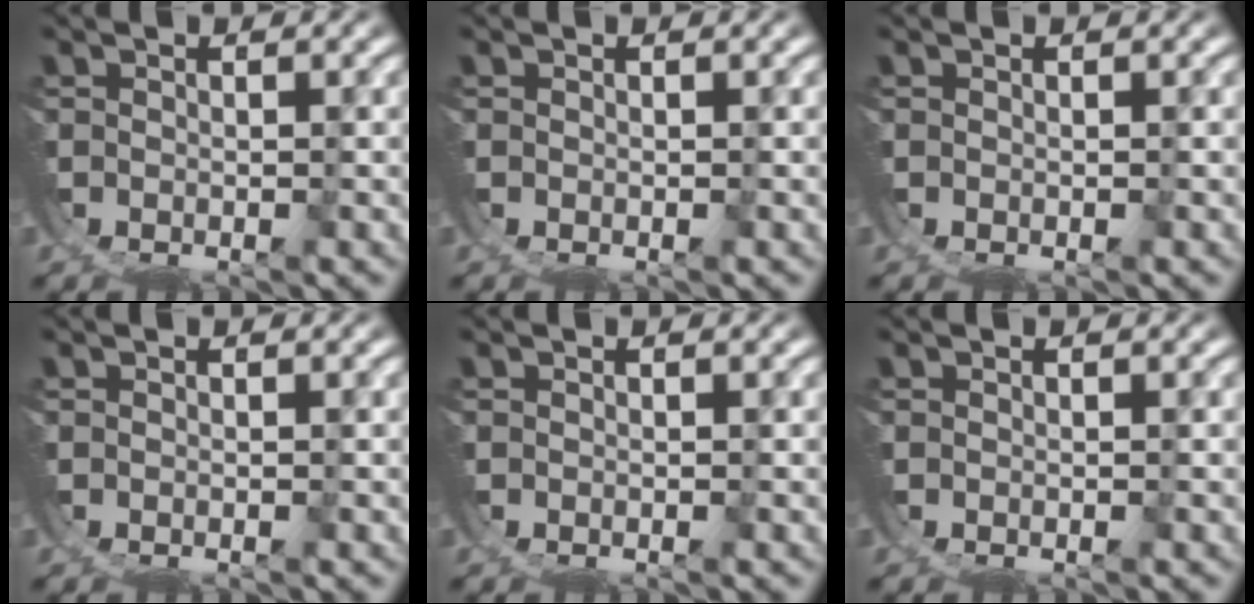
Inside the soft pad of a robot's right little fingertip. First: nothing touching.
{"total": 0.0}
{"total": 0.0}
{"total": 0.0}
{"total": 0.0}
{"total": 0.0}